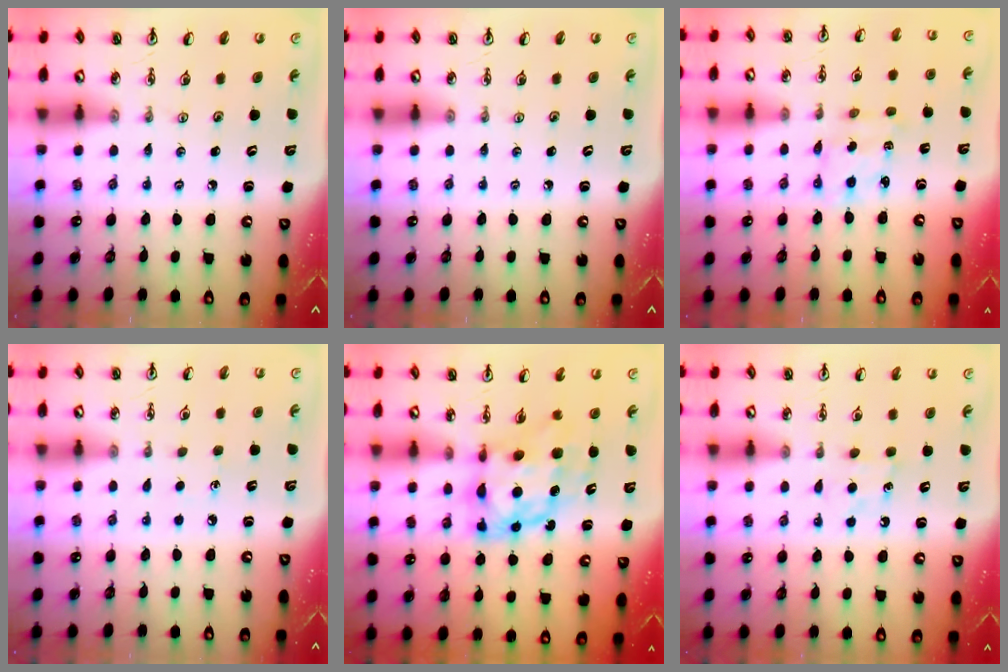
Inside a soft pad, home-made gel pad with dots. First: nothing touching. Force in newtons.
{"total": 0.0}
{"total": 2.3, "press": 2.2, "slide": 0.7}
{"total": 3.7, "press": 3.6, "slide": 0.5}
{"total": 9.3, "press": 9.3, "slide": 0.9}
{"total": 5.7, "press": 5.6, "slide": 0.7}